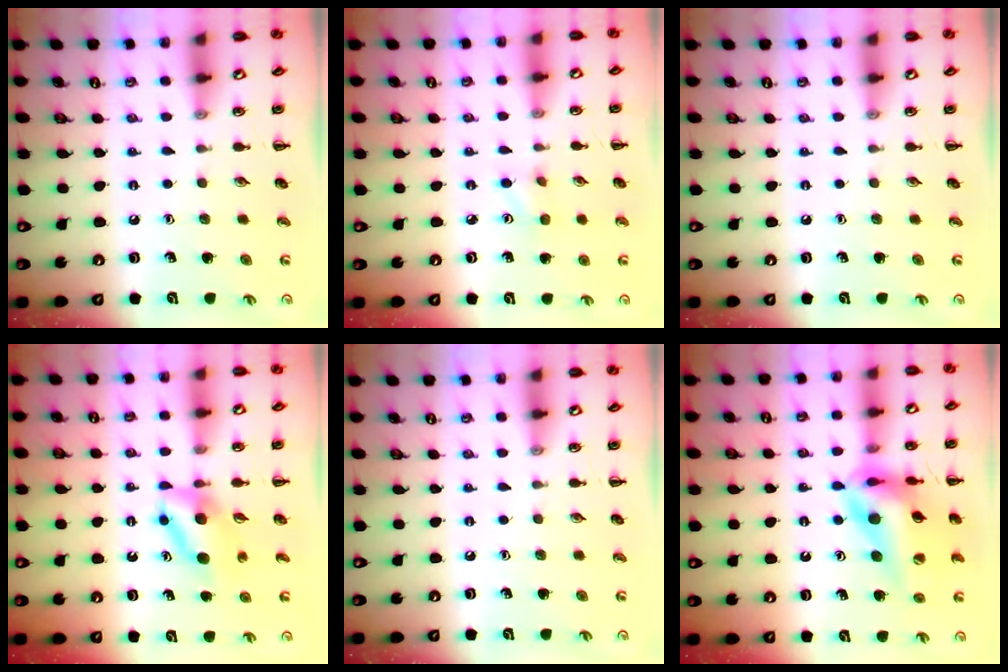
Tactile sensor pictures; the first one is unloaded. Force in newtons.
{"total": 3.2, "press": 3.1, "slide": 0.9}
{"total": 0.0}
{"total": 6.1, "press": 6.1, "slide": 0.9}
{"total": 0.0}
{"total": 14.9, "press": 14.2, "slide": 4.7}